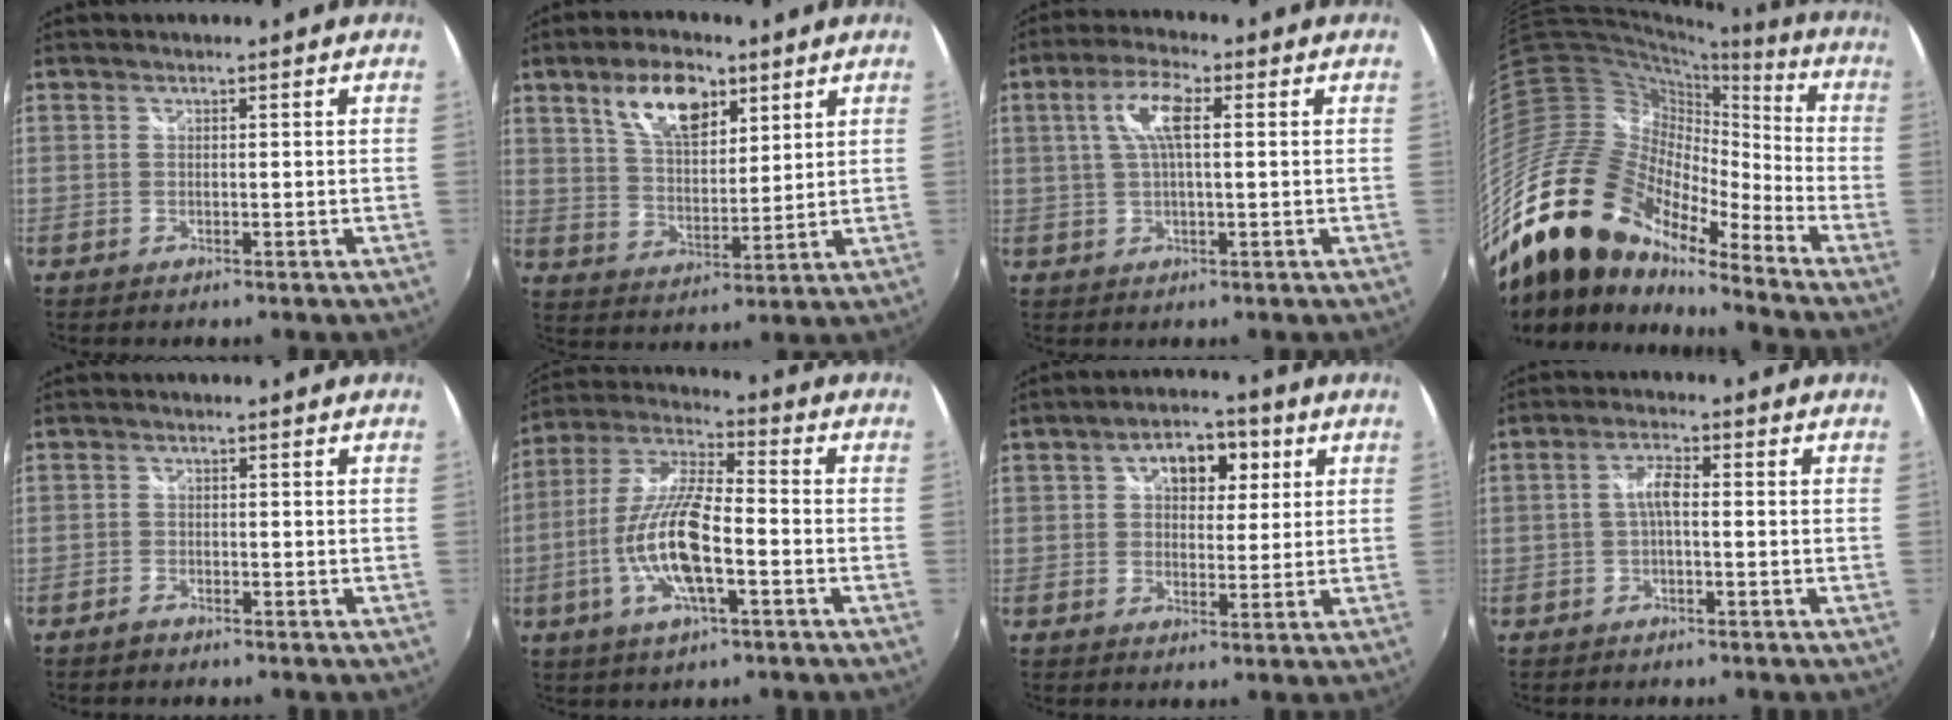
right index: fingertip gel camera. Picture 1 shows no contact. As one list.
[{"total": 11.2, "force": [6.2, 5.3, 7.7], "torque": [-0.134, 0.014, 0.115]}, {"total": 6.9, "force": [1.6, 2.0, 6.4], "torque": [-0.125, 0.013, 0.030]}, {"total": 22.7, "force": [-16.8, 10.1, 11.5], "torque": [-0.212, -0.025, -0.318]}, {"total": 1.3, "force": [-1.2, 0.6, 0.3], "torque": [-0.008, 0.002, -0.023]}, {"total": 14.5, "force": [-4.2, 4.1, 13.3], "torque": [-0.272, -0.005, -0.083]}, {"total": 8.4, "force": [2.9, 5.3, 5.9], "torque": [-0.092, 0.026, 0.044]}, {"total": 3.2, "force": [-0.5, 0.9, 3.1], "torque": [-0.062, 0.010, -0.009]}]